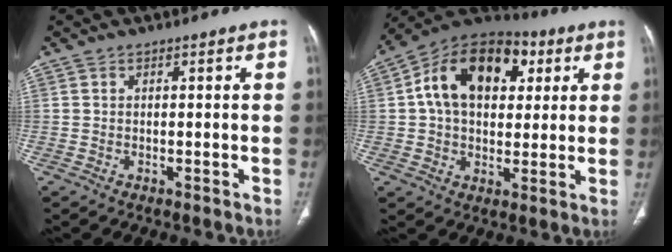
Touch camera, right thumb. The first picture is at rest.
{"total": 18.5, "force": [4.9, 12.3, 12.9], "torque": [-0.181, 0.015, 0.072]}